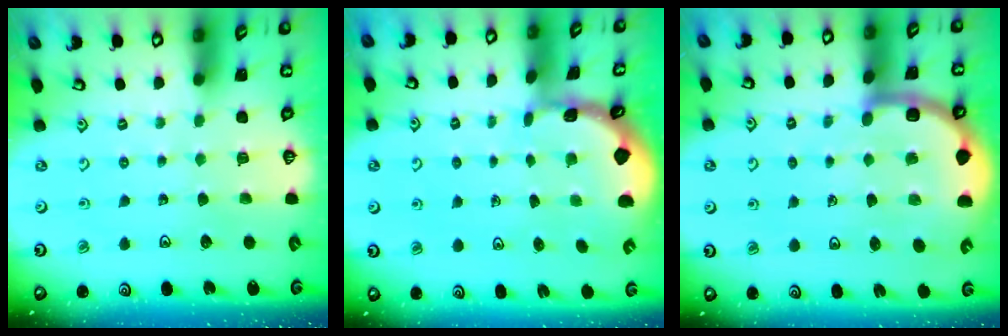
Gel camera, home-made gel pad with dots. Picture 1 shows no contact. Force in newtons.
{"total": 1.0, "press": 0.9, "slide": 0.2}
{"total": 8.3, "press": 8.1, "slide": 2.0}